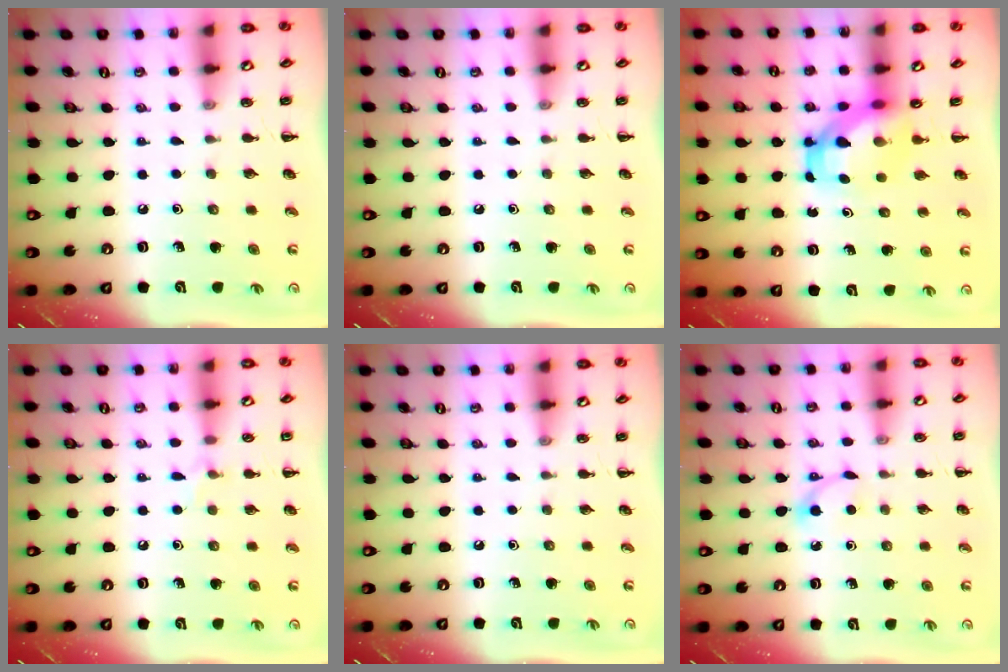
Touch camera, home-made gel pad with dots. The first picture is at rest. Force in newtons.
{"total": 0.0}
{"total": 5.3, "press": 5.1, "slide": 1.5}
{"total": 4.3, "press": 4.1, "slide": 1.4}
{"total": 0.0}
{"total": 3.4, "press": 3.3, "slide": 1.0}